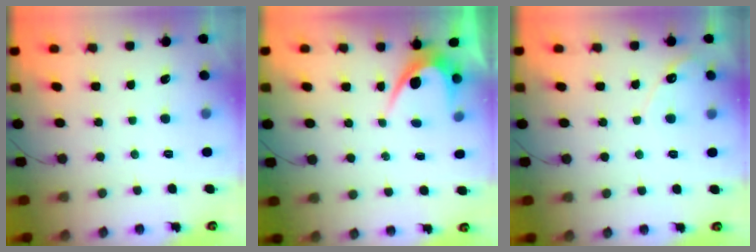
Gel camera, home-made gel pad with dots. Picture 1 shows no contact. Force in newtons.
{"total": 4.1, "press": 4.1, "slide": 0.2}
{"total": 3.6, "press": 3.6, "slide": 0.1}